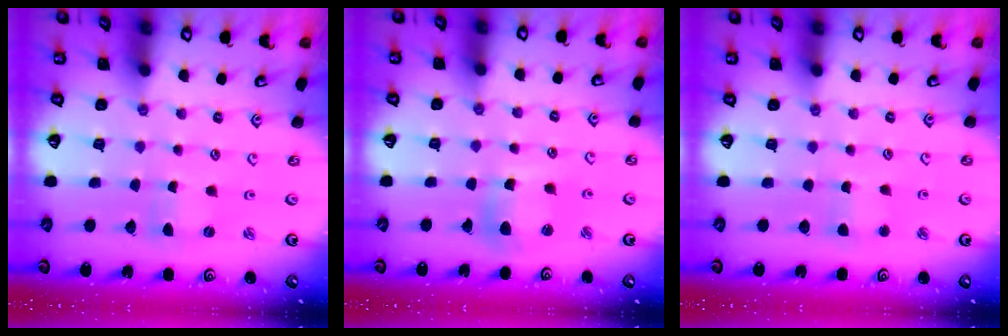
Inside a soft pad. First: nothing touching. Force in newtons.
{"total": 9.7, "press": 9.6, "slide": 1.2}
{"total": 3.3, "press": 3.3, "slide": 0.3}